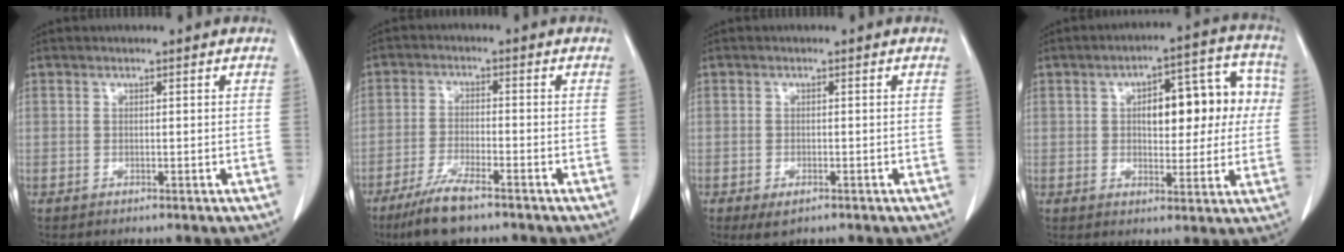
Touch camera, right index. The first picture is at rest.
{"total": 7.3, "force": [-5.3, 1.1, 5.0], "torque": [-0.103, -0.017, -0.095]}
{"total": 2.4, "force": [-1.2, 1.2, 1.7], "torque": [-0.033, -0.005, -0.010]}
{"total": 12.7, "force": [1.9, 5.5, 11.3], "torque": [-0.141, 0.041, 0.031]}